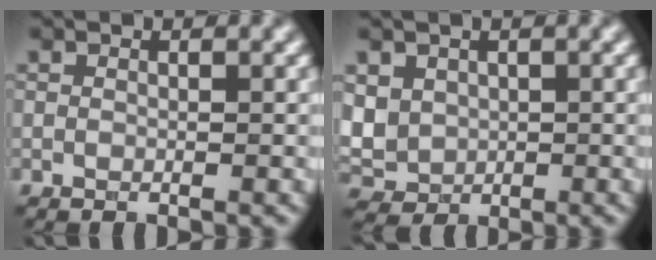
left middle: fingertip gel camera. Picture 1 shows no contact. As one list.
[{"total": 4.0, "force": [0.7, 3.4, 1.9], "torque": [-0.055, 0.003, 0.019]}]